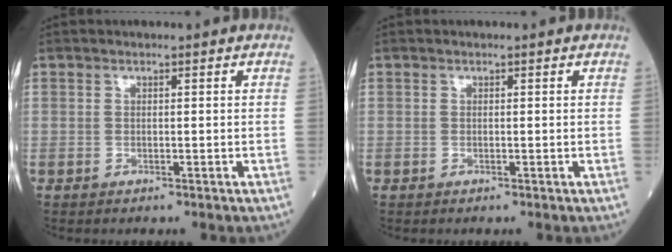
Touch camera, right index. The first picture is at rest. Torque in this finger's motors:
{"motor_torque": [0.00, 0.00, 0.00, 0.01]}